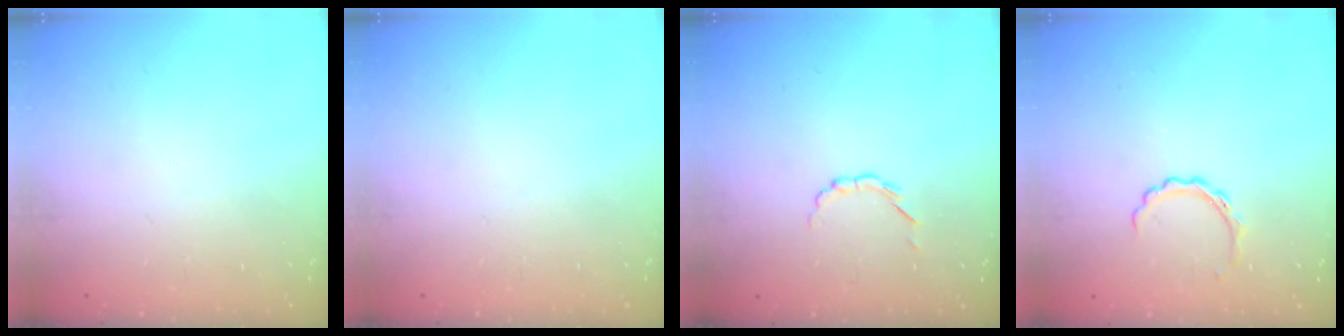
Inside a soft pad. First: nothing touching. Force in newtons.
{"total": 0.0}
{"total": 2.1, "press": 1.9, "slide": 0.7}
{"total": 4.3, "press": 4.2, "slide": 0.9}